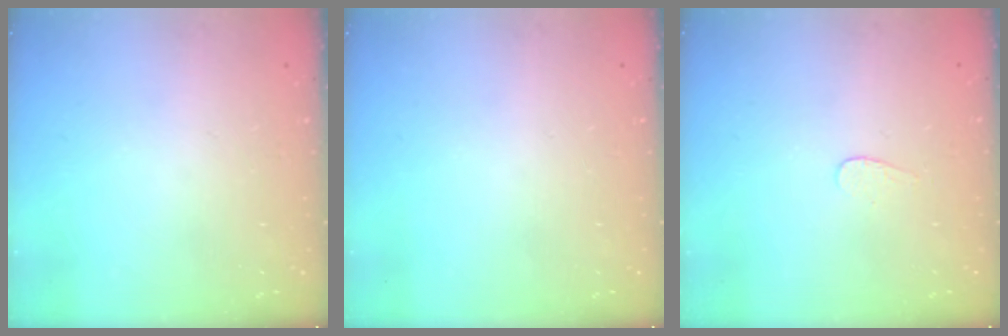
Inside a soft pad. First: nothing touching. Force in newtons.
{"total": 0.0}
{"total": 3.0, "press": 3.0, "slide": 0.3}